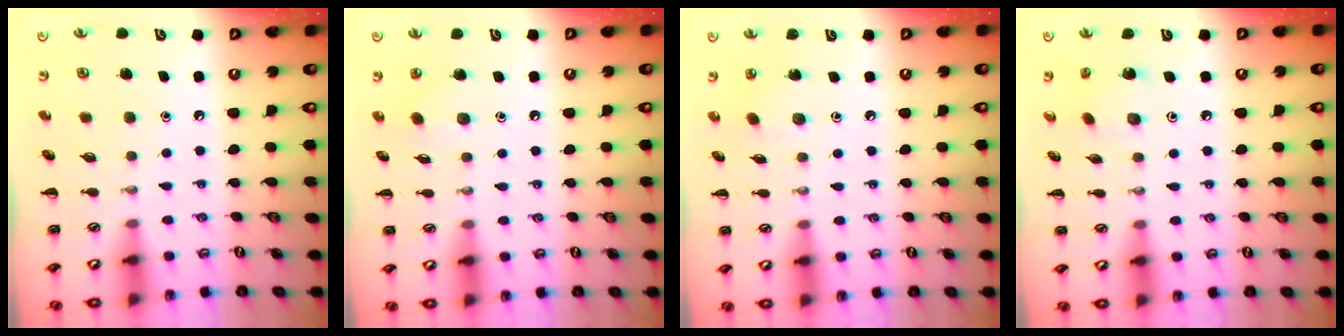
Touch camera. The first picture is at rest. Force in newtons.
{"total": 5.2, "press": 4.9, "slide": 1.6}
{"total": 2.4, "press": 2.3, "slide": 0.8}
{"total": 2.4, "press": 2.2, "slide": 0.8}